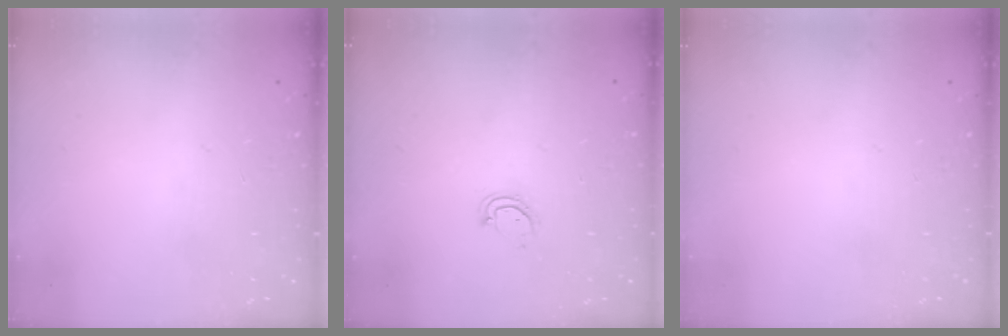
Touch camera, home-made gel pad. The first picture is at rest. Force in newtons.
{"total": 3.0, "press": 3.0, "slide": 0.2}
{"total": 0.0}